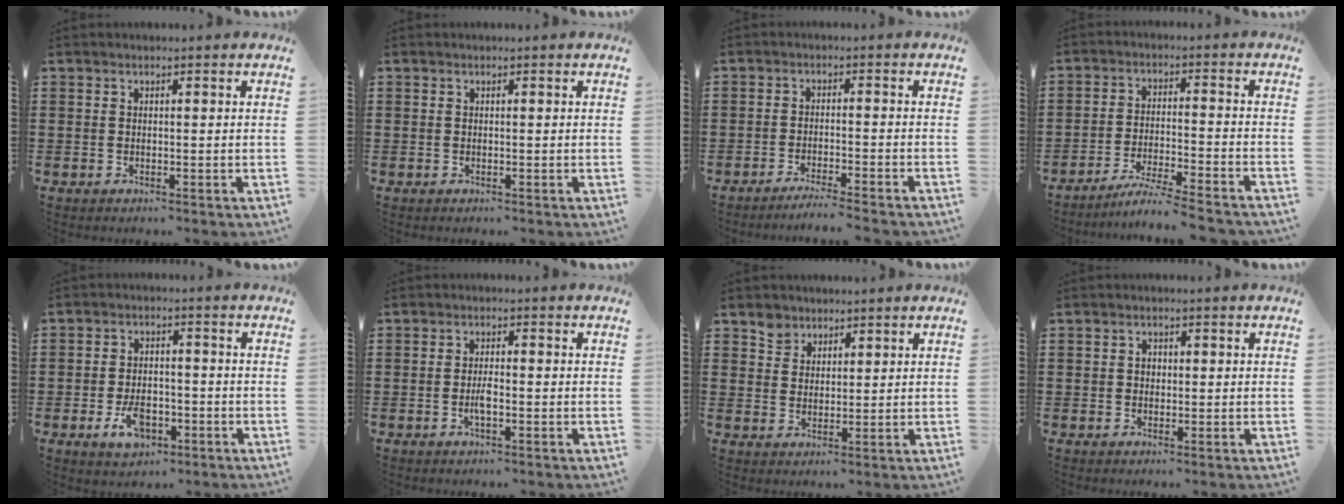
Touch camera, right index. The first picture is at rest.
{"total": 0.0}
{"total": 3.0, "force": [-2.8, -0.5, 0.9], "torque": [-0.017, -0.004, -0.056]}
{"total": 5.3, "force": [-4.9, -0.5, 2.0], "torque": [-0.048, -0.017, -0.097]}
{"total": 5.3, "force": [-2.2, 3.0, 3.7], "torque": [-0.067, -0.001, -0.042]}
{"total": 2.3, "force": [-0.7, 0.5, 2.1], "torque": [-0.046, -0.002, -0.015]}
{"total": 3.4, "force": [2.5, 2.4, 0.2], "torque": [-0.016, 0.009, 0.048]}
{"total": 1.2, "force": [0.1, 1.0, 0.7], "torque": [-0.015, 0.005, 0.001]}